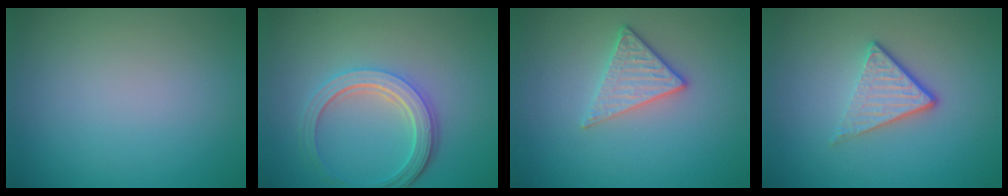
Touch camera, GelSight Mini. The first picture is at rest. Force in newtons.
{"total": 4.7, "press": 3.5, "slide": 3.1}
{"total": 2.8, "press": 2.5, "slide": 1.3}
{"total": 3.7, "press": 2.5, "slide": 2.7}